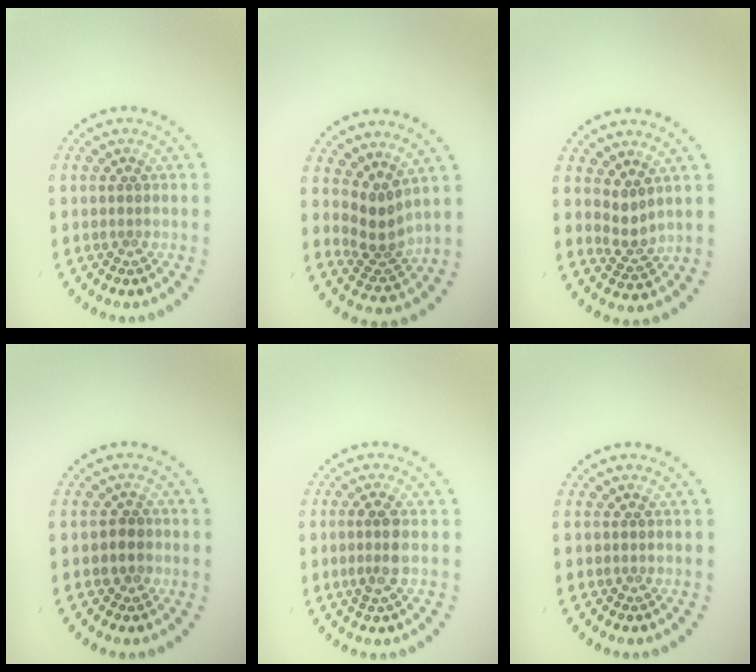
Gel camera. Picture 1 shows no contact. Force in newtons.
{"total": 2.8, "press": 2.3, "slide": 1.6}
{"total": 1.9, "press": 1.3, "slide": 1.3}
{"total": 1.4, "press": 1.1, "slide": 0.8}
{"total": 2.2, "press": 2.0, "slide": 0.9}
{"total": 0.0}